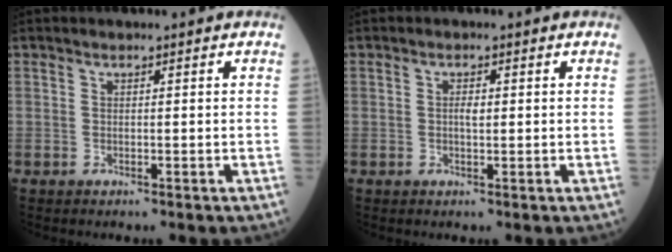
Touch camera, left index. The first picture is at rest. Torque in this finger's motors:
{"motor_torque": [0.12, 0.02, 0.02, 0.00]}